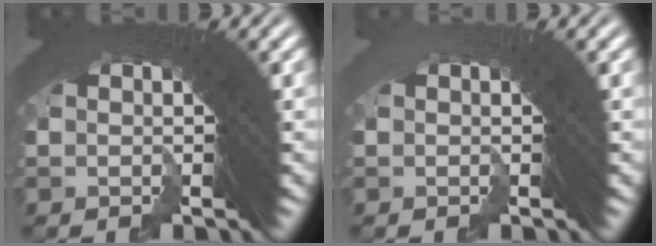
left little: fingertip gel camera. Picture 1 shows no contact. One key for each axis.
{"total": 2.9, "fx": -0.7, "fy": -1.8, "fz": -2.2, "tx": 0.031, "ty": -0.008, "tz": -0.007}